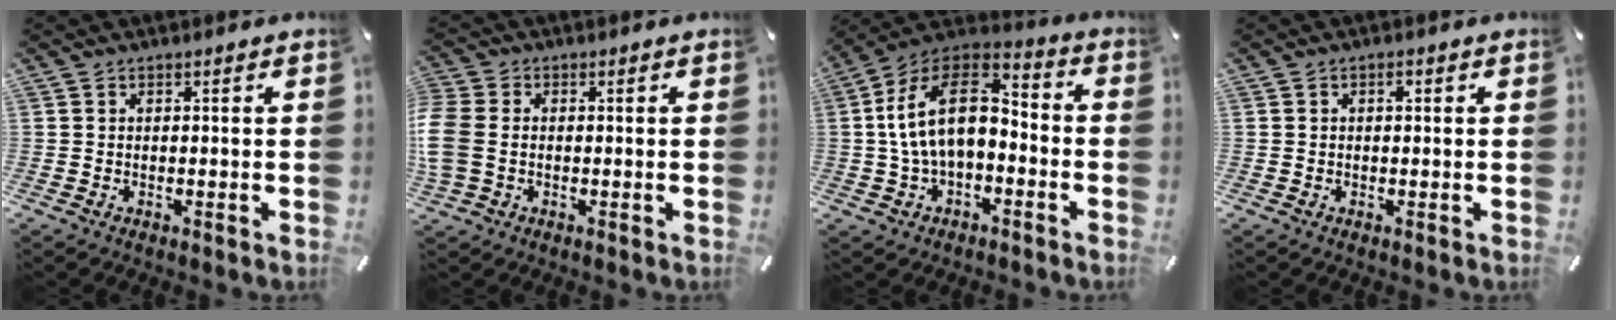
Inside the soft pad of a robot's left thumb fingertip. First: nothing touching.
{"total": 6.5, "force": [-0.5, 5.0, 4.1], "torque": [-0.104, 0.004, -0.010]}
{"total": 16.1, "force": [-0.3, 10.2, 12.4], "torque": [-0.256, 0.017, -0.011]}
{"total": 1.2, "force": [0.2, 0.7, 0.9], "torque": [-0.018, 0.005, 0.003]}